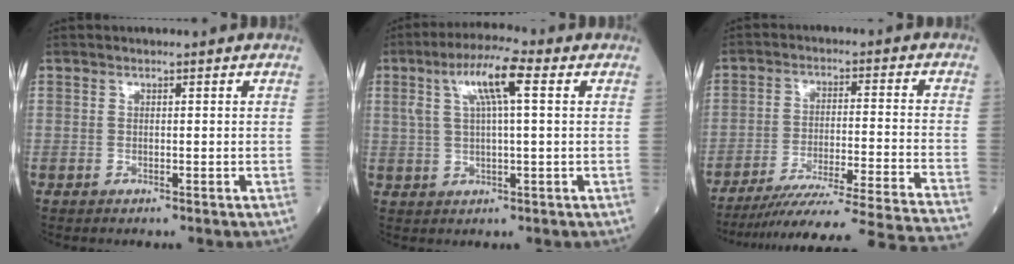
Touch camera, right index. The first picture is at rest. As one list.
[{"total": 7.9, "force": [2.7, 0.9, 7.4], "torque": [-0.143, 0.023, 0.047]}, {"total": 27.1, "force": [-24.6, -2.6, 11.1], "torque": [-0.102, -0.056, -0.343]}]